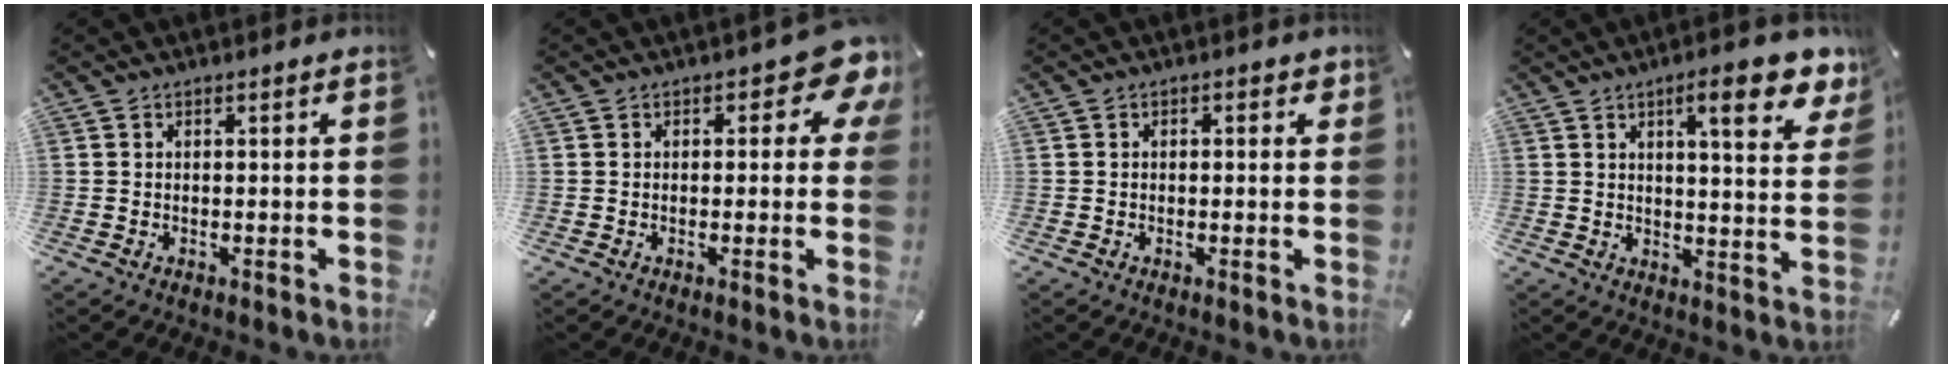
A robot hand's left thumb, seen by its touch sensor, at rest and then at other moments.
{"total": 7.4, "force": [2.8, 3.8, 5.8], "torque": [-0.065, -0.012, 0.044]}
{"total": 1.2, "force": [-0.2, 0.9, 0.8], "torque": [-0.014, 0.005, -0.006]}
{"total": 12.1, "force": [6.8, 3.1, 9.4], "torque": [-0.130, -0.035, 0.106]}